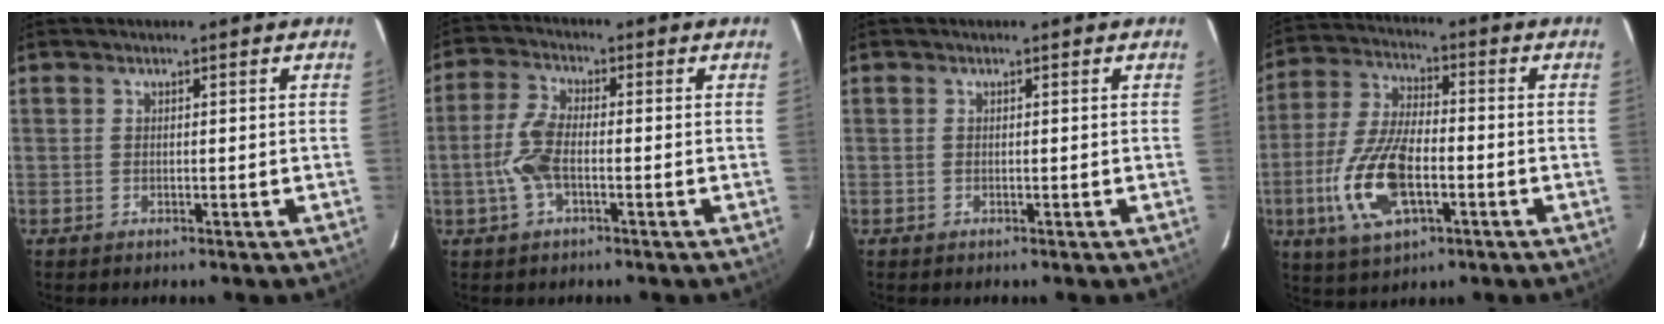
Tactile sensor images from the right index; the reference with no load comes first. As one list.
[{"total": 6.6, "force": [-1.7, 2.5, 5.8], "torque": [-0.132, 0.007, -0.036]}, {"total": 0.0}, {"total": 15.2, "force": [-4.7, 6.7, 12.8], "torque": [-0.277, -0.007, -0.087]}]